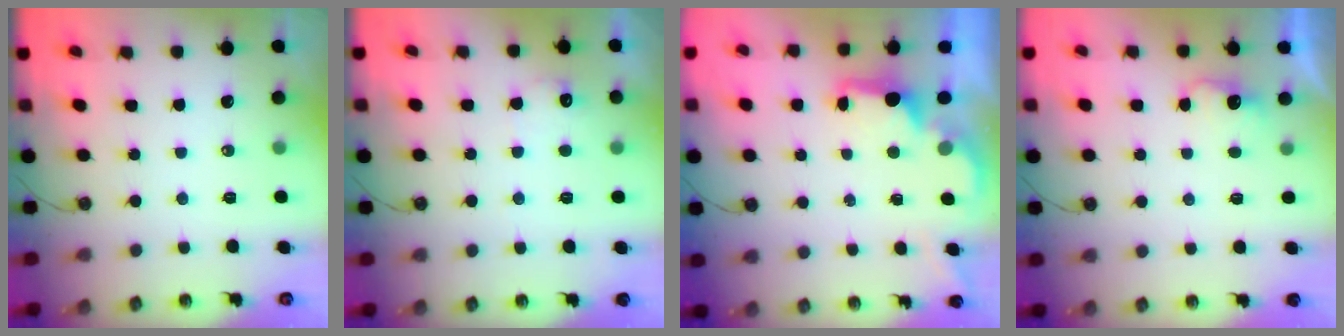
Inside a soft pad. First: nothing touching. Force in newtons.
{"total": 8.2, "press": 8.1, "slide": 0.5}
{"total": 2.1, "press": 1.9, "slide": 0.8}
{"total": 2.8, "press": 2.7, "slide": 0.8}